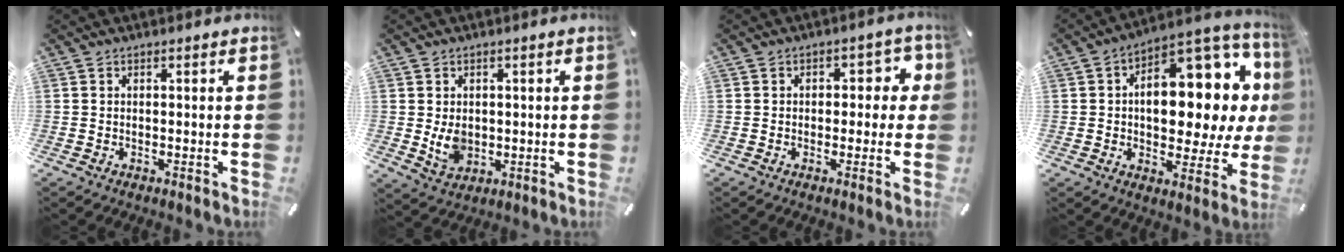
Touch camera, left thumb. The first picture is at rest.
{"total": 5.6, "force": [0.1, 4.6, 3.3], "torque": [-0.064, -0.006, -0.001]}
{"total": 5.5, "force": [0.4, 3.8, 3.9], "torque": [-0.046, 0.006, -0.001]}
{"total": 17.8, "force": [4.1, 10.1, 14.0], "torque": [-0.180, -0.044, 0.066]}